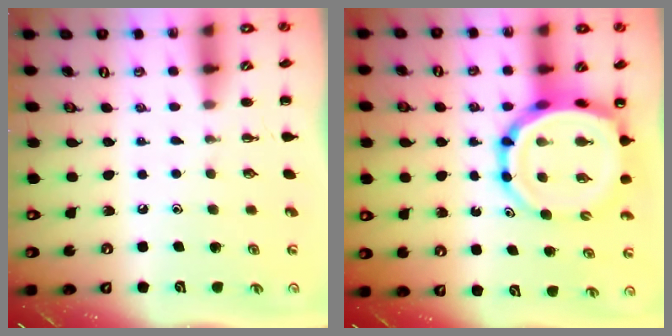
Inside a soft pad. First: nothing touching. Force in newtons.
{"total": 14.2, "press": 13.6, "slide": 4.1}